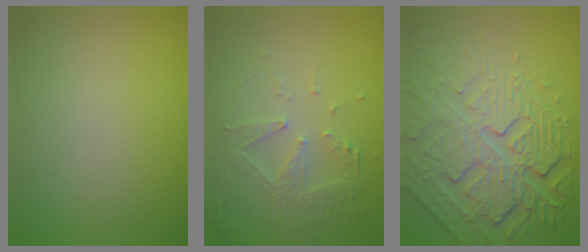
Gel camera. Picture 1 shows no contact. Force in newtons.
{"total": 5.3, "press": 3.6, "slide": 4.0}
{"total": 8.0, "press": 5.9, "slide": 5.4}